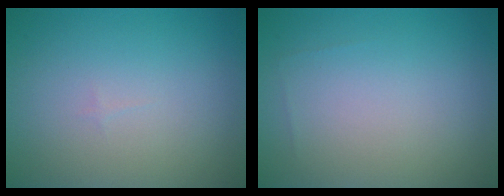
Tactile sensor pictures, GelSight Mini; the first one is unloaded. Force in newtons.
{"total": 0.0}